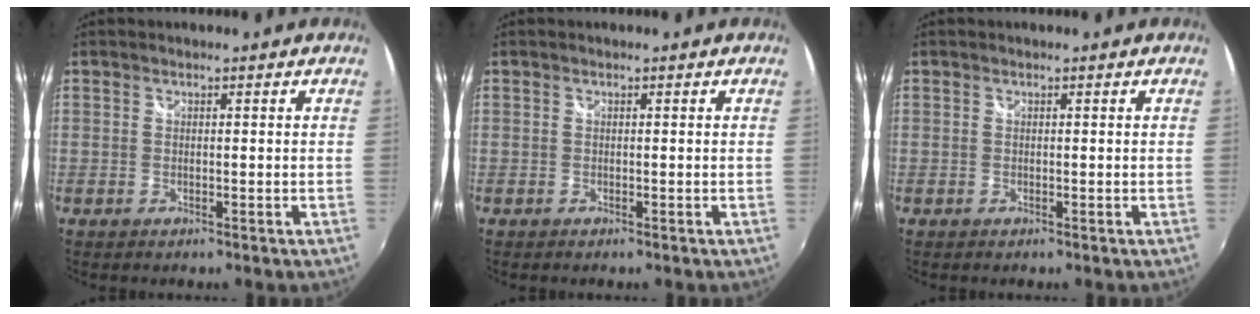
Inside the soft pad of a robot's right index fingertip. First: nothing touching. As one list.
[{"total": 0.0}, {"total": 0.0}]